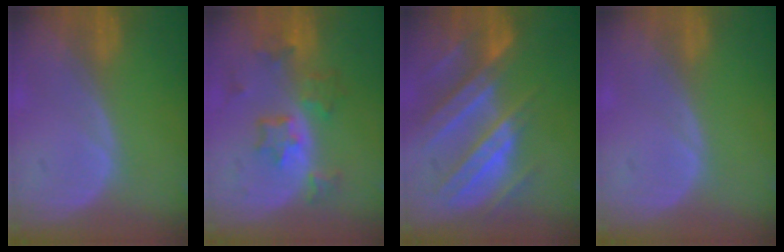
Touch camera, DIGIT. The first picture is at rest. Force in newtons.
{"total": 7.2, "press": 6.4, "slide": 3.4}
{"total": 10.8, "press": 9.6, "slide": 4.9}
{"total": 0.0}